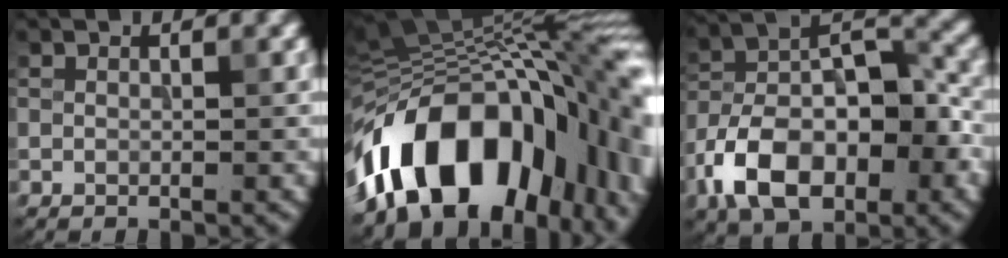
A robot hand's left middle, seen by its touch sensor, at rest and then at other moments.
{"total": 17.9, "force": [-7.7, 10.5, 12.3], "torque": [-0.177, 0.001, -0.126]}
{"total": 11.8, "force": [-5.2, 6.2, 8.5], "torque": [-0.154, 0.008, -0.102]}